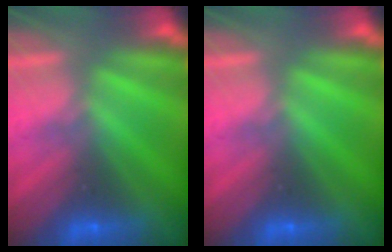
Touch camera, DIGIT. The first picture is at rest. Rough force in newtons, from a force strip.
{"total": 0.0}